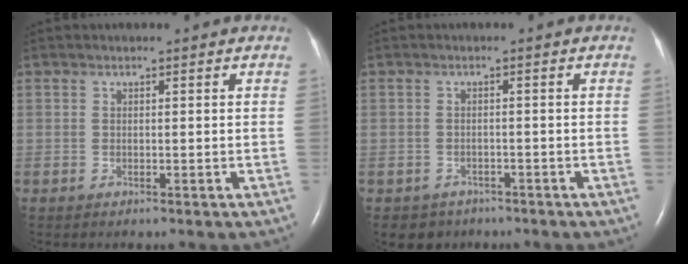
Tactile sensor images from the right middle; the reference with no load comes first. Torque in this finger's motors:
{"motor_torque": [0.26, -0.24, -0.01, 0.00]}